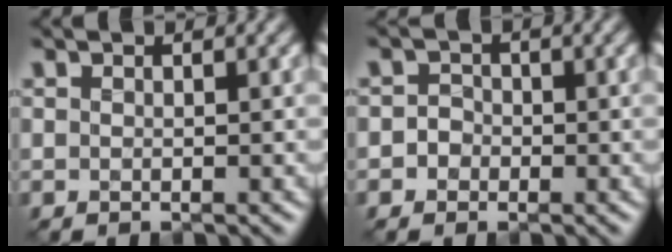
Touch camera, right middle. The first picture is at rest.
{"total": 1.7, "force": [-0.5, 1.5, 0.5], "torque": [0.014, 0.005, -0.021]}